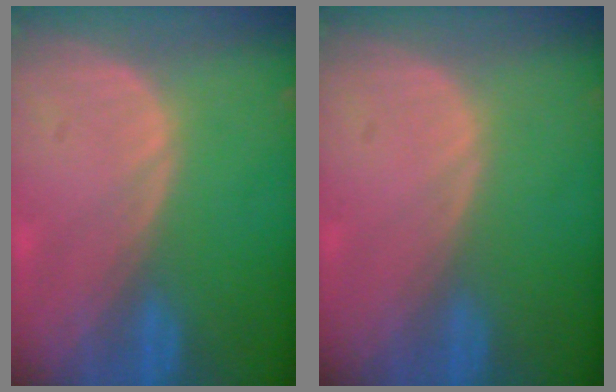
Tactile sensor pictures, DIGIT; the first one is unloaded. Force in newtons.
{"total": 0.0}